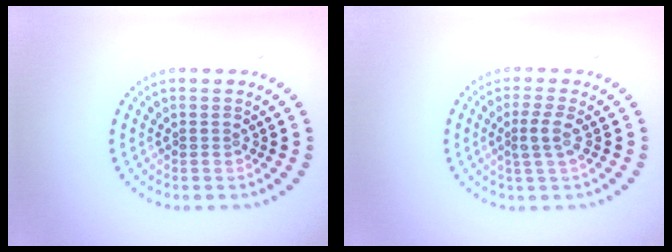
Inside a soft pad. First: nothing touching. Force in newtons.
{"total": 1.8, "press": 1.5, "slide": 1.0}